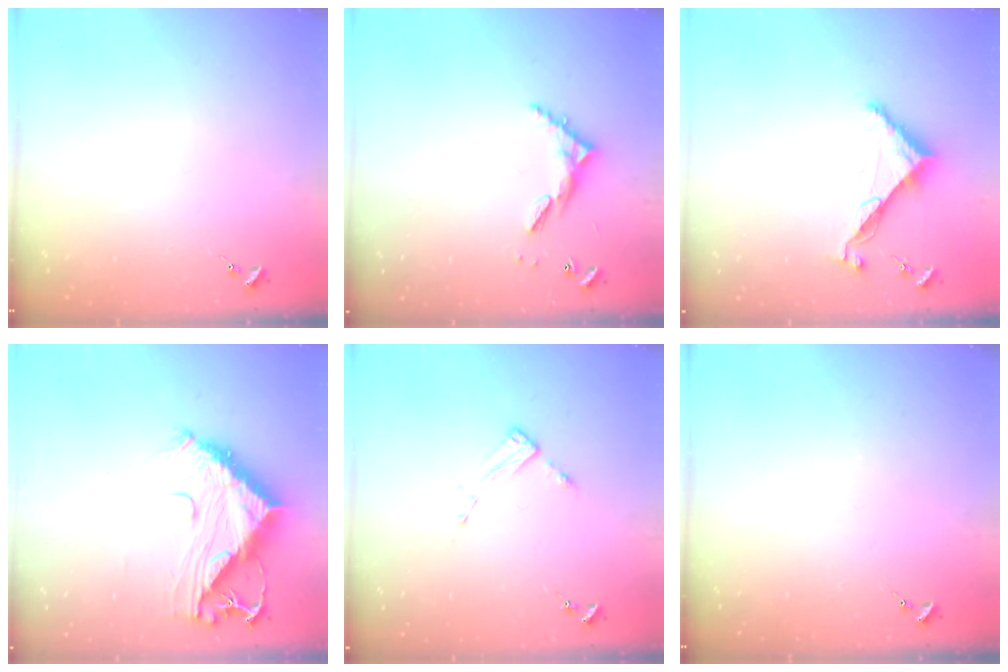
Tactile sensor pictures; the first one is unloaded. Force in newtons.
{"total": 6.3, "press": 6.3, "slide": 0.5}
{"total": 9.0, "press": 9.0, "slide": 0.6}
{"total": 14.1, "press": 14.0, "slide": 1.3}
{"total": 3.0, "press": 3.0, "slide": 0.5}
{"total": 0.0}